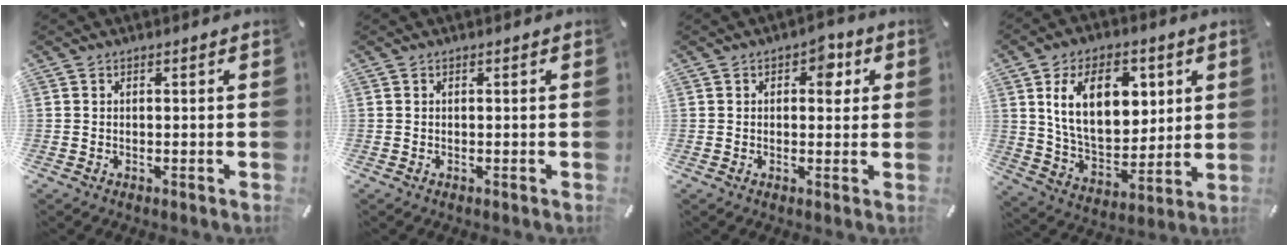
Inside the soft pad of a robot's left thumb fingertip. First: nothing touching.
{"total": 0.0}
{"total": 4.9, "force": [1.6, 3.2, 3.4], "torque": [-0.025, -0.008, 0.015]}
{"total": 16.9, "force": [5.8, 11.0, 11.4], "torque": [-0.188, -0.003, 0.106]}